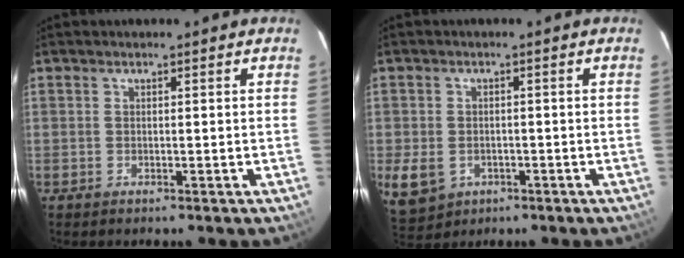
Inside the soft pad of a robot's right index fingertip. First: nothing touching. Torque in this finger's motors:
{"motor_torque": [-0.06, -0.18, -0.64, -0.21]}